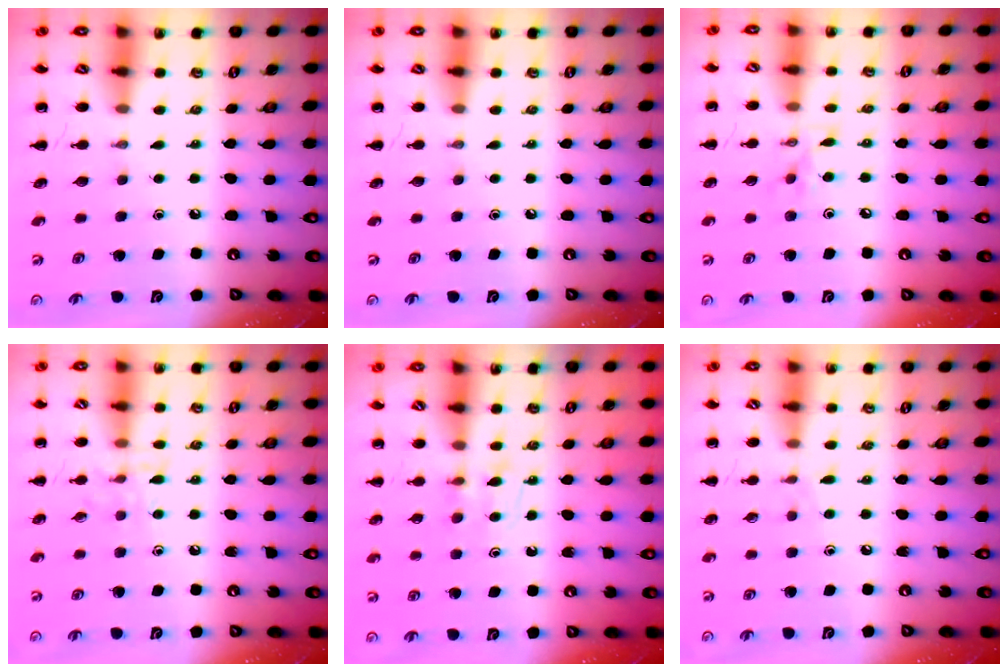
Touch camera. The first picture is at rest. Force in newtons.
{"total": 0.0}
{"total": 5.2, "press": 5.1, "slide": 1.2}
{"total": 6.5, "press": 6.4, "slide": 1.2}
{"total": 3.3, "press": 2.9, "slide": 1.6}
{"total": 5.4, "press": 4.9, "slide": 2.1}